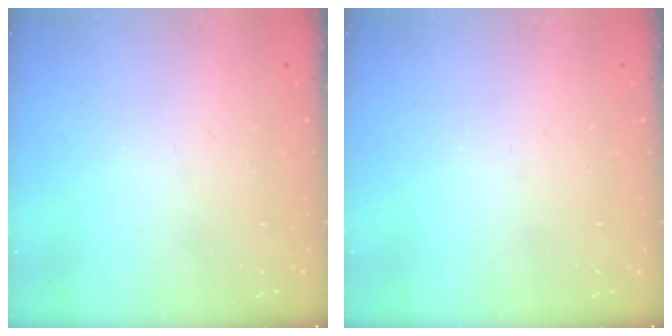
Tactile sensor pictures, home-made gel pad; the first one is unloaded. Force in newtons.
{"total": 0.0}